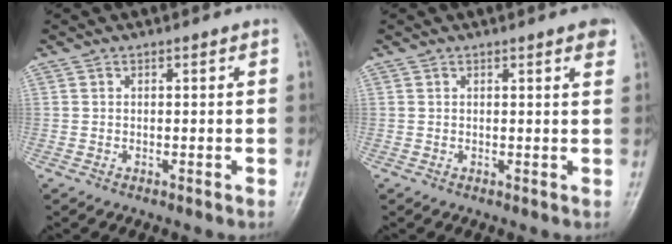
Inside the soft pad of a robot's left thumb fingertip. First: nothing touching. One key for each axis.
{"total": 2.4, "fx": 1.5, "fy": 0.3, "fz": 1.9, "tx": -0.020, "ty": -0.003, "tz": 0.015}